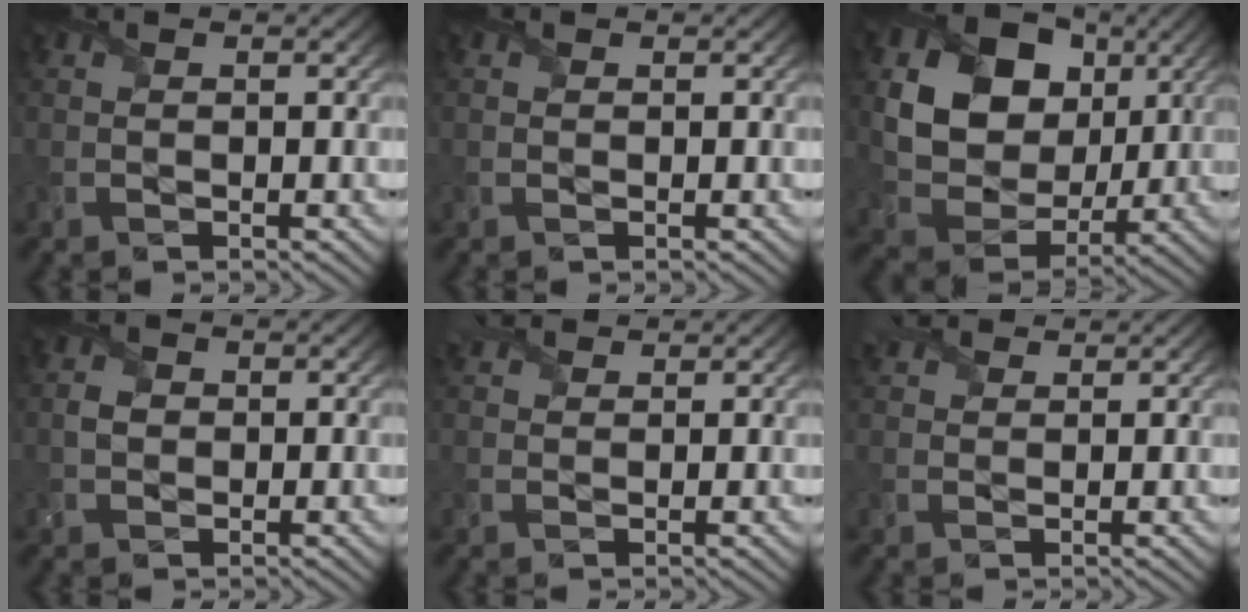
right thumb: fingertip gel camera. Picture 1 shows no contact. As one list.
[{"total": 0.0}, {"total": 15.9, "force": [4.8, 12.4, 8.7], "torque": [-0.222, 0.028, 0.106]}, {"total": 1.5, "force": [0.0, 1.3, 0.8], "torque": [-0.026, 0.000, -0.007]}, {"total": 3.0, "force": [2.5, 1.0, 1.2], "torque": [-0.032, 0.015, 0.043]}, {"total": 3.3, "force": [2.7, 1.2, 1.3], "torque": [-0.036, 0.014, 0.047]}]